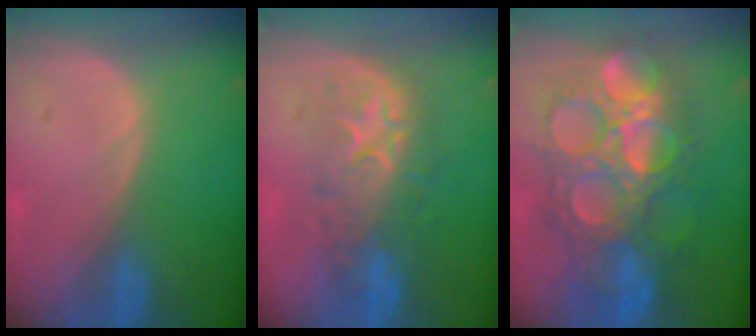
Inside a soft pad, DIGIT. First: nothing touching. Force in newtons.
{"total": 8.6, "press": 8.6, "slide": 0.5}
{"total": 13.5, "press": 13.4, "slide": 1.6}